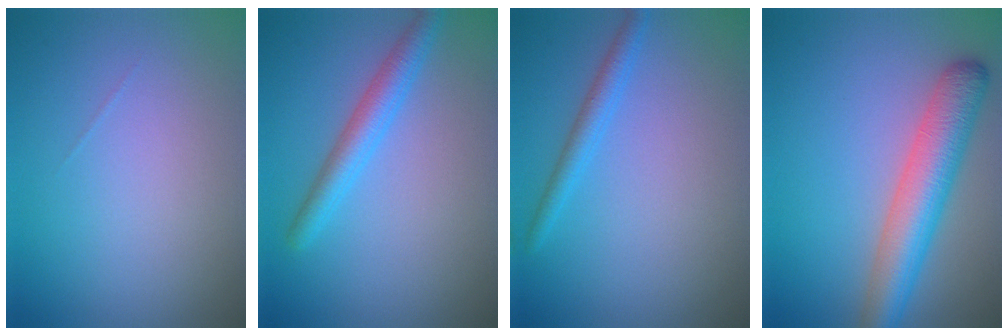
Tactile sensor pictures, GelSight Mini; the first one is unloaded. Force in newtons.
{"total": 2.9, "press": 2.9, "slide": 0.2}
{"total": 1.8, "press": 1.8, "slide": 0.1}
{"total": 6.1, "press": 6.1, "slide": 0.2}